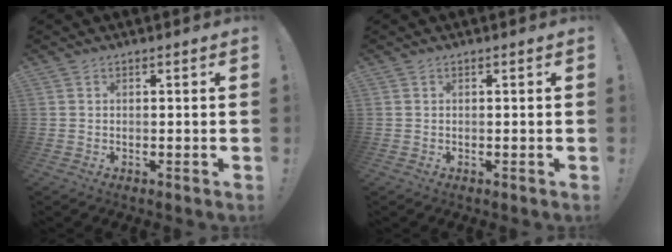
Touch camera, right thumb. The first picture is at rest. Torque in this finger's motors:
{"motor_torque": [0.00, 0.00, 0.01, 0.02, 0.00]}